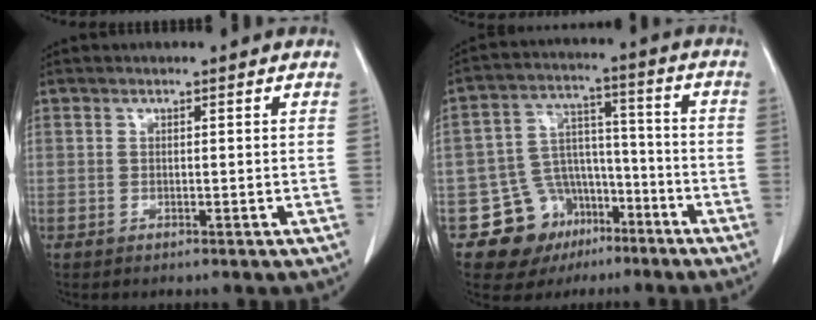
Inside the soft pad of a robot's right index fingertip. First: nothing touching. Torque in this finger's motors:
{"motor_torque": [0.00, -0.03, -0.47, -0.21]}